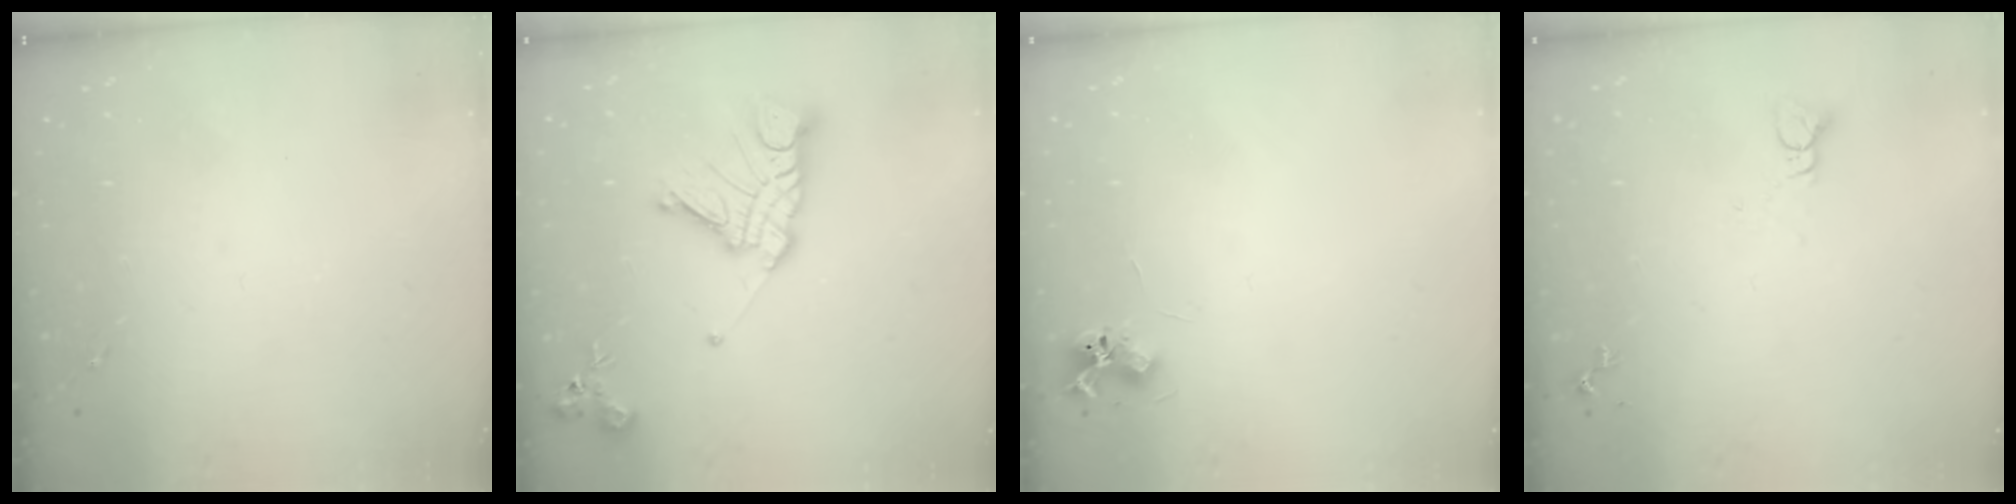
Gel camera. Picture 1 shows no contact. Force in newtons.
{"total": 16.1, "press": 16.0, "slide": 1.6}
{"total": 6.5, "press": 6.5, "slide": 0.8}
{"total": 2.8, "press": 2.8, "slide": 0.1}